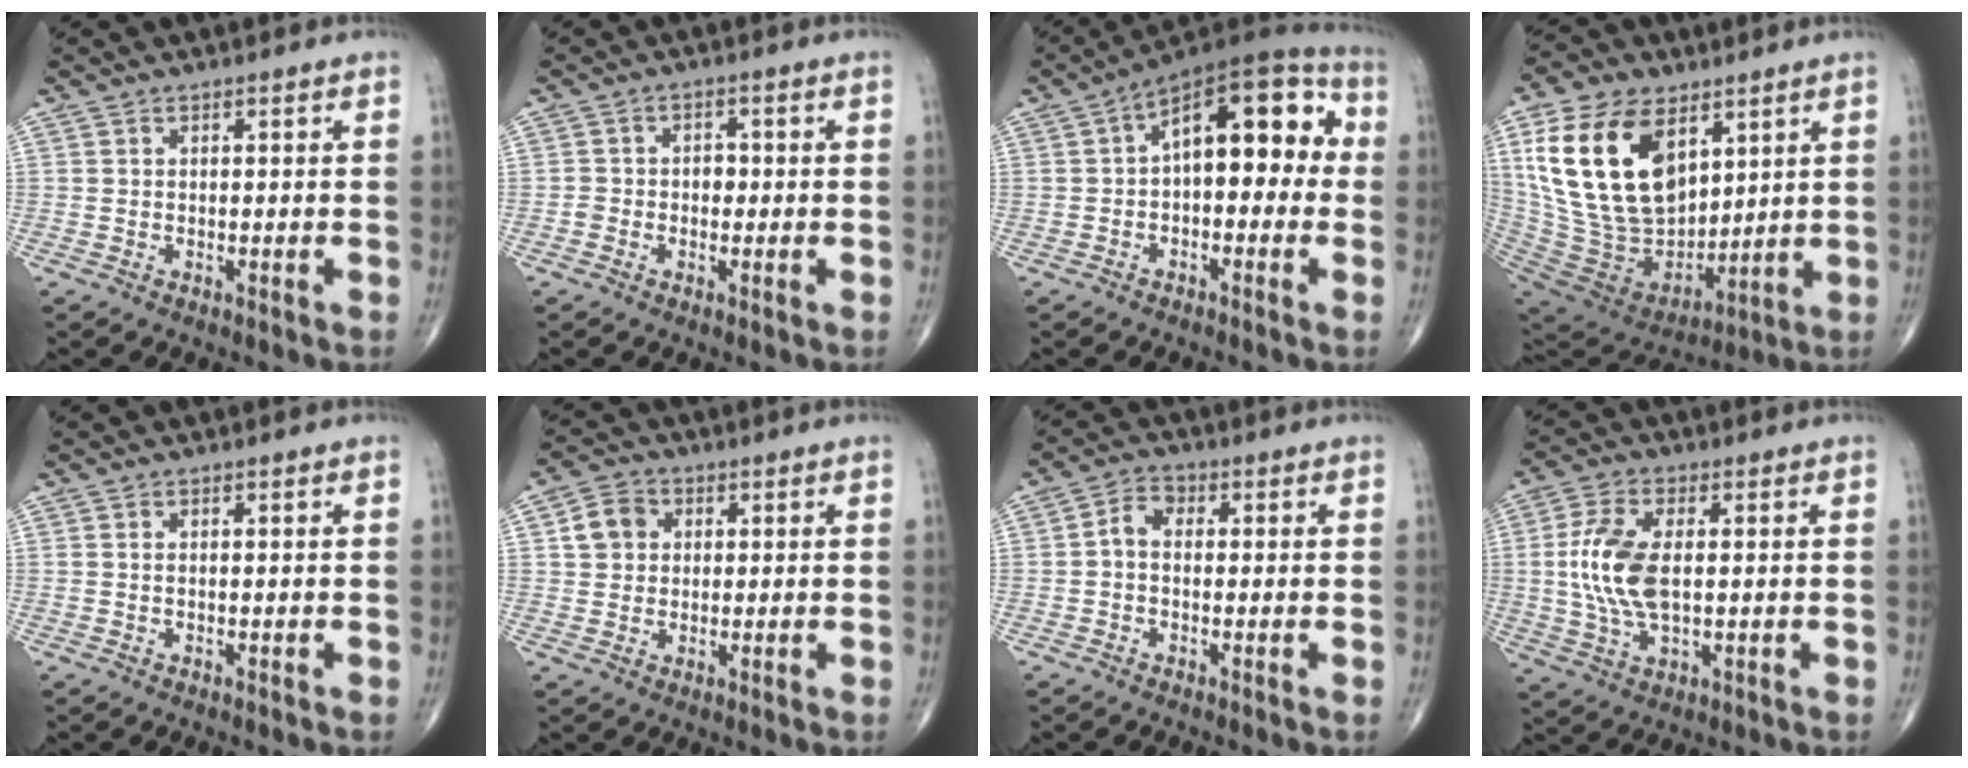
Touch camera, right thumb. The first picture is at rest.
{"total": 2.6, "force": [-0.5, 2.2, 1.4], "torque": [-0.010, 0.013, -0.011]}
{"total": 16.1, "force": [1.4, 8.2, 13.8], "torque": [-0.164, 0.043, 0.010]}
{"total": 24.2, "force": [9.0, 14.8, 16.9], "torque": [-0.313, -0.037, 0.181]}
{"total": 0.0}
{"total": 5.5, "force": [1.1, 4.7, 2.6], "torque": [-0.033, 0.006, 0.013]}
{"total": 3.8, "force": [-0.1, 2.8, 2.6], "torque": [-0.040, 0.016, -0.010]}
{"total": 11.3, "force": [0.7, 5.7, 9.8], "torque": [-0.211, -0.001, 0.016]}